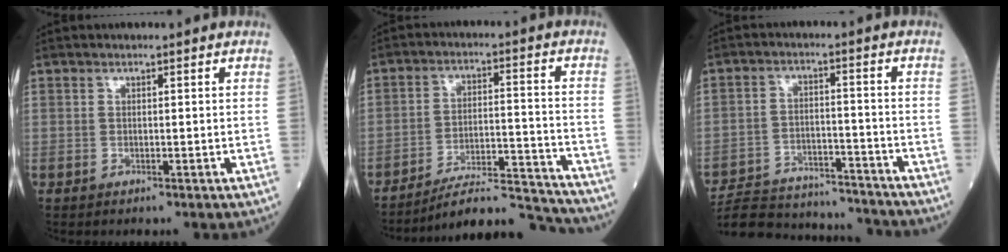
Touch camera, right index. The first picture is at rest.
{"total": 15.9, "force": [-15.5, 0.8, 3.7], "torque": [-0.063, 0.018, -0.241]}
{"total": 19.8, "force": [-18.7, 4.0, 5.4], "torque": [-0.135, 0.004, -0.279]}